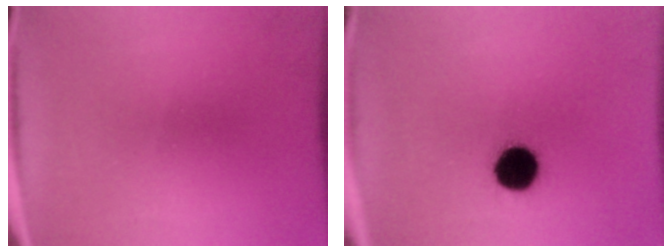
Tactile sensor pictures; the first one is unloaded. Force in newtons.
{"total": 10.3}